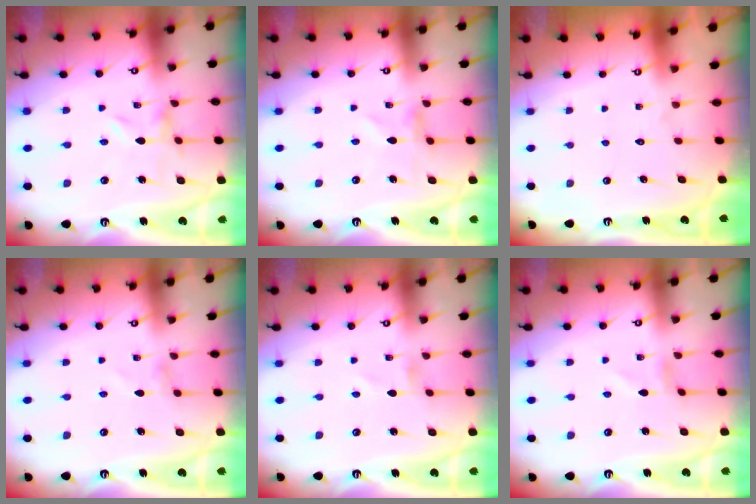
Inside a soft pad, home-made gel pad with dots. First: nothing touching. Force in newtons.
{"total": 0.0}
{"total": 1.7, "press": 1.7, "slide": 0.1}
{"total": 1.2, "press": 1.2, "slide": 0.1}
{"total": 0.0}
{"total": 0.7, "press": 0.7, "slide": 0.2}